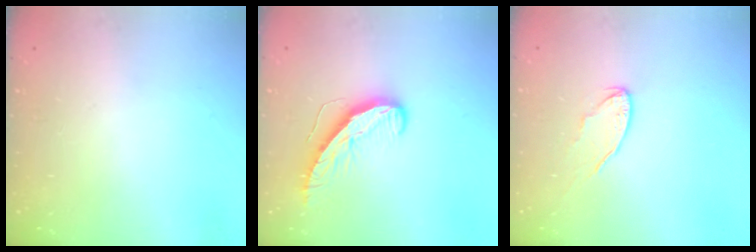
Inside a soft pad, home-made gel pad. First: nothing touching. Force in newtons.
{"total": 9.4, "press": 9.4, "slide": 0.4}
{"total": 6.8, "press": 6.8, "slide": 0.6}